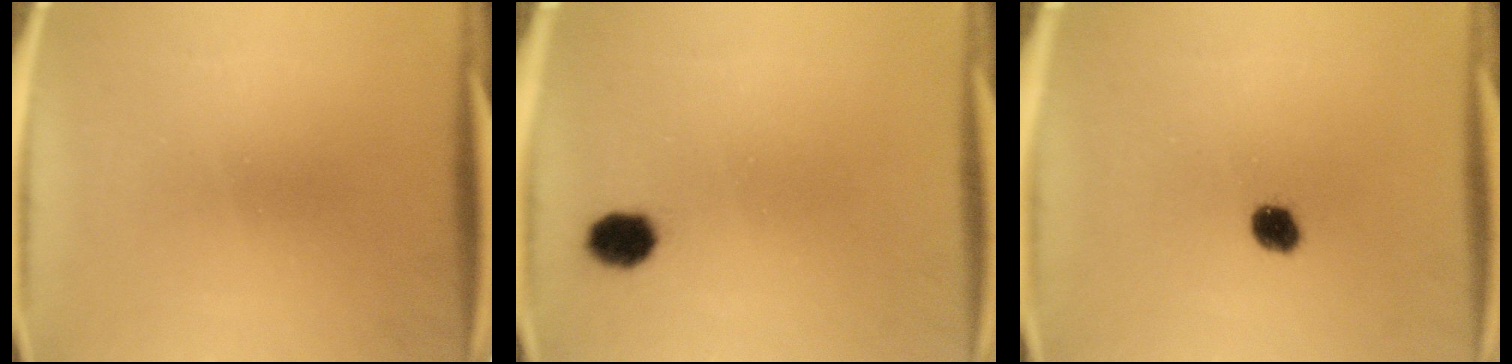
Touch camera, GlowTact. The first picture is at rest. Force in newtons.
{"total": 5.0}
{"total": 4.0}